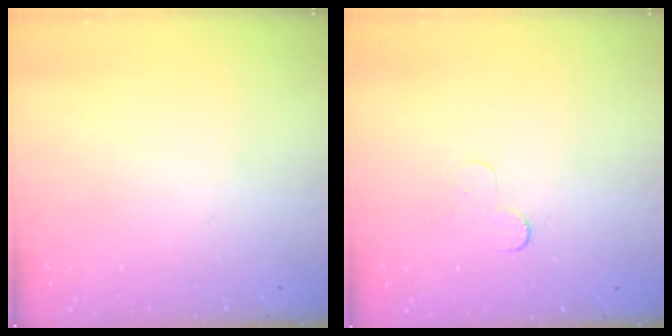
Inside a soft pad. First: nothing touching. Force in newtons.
{"total": 2.9, "press": 2.9, "slide": 0.3}